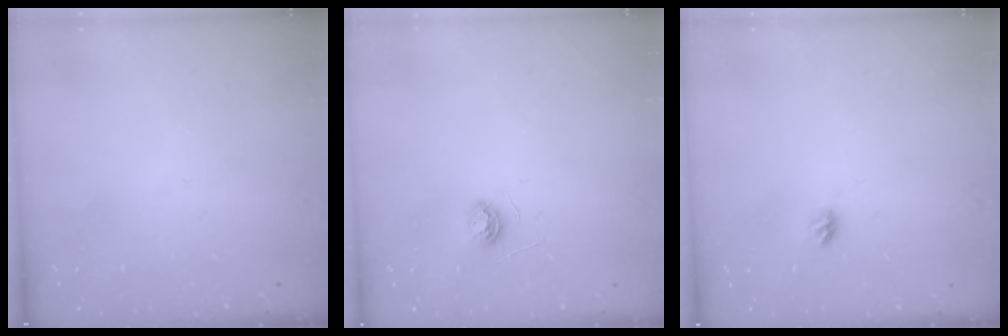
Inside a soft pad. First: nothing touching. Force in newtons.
{"total": 5.2, "press": 5.2, "slide": 0.5}
{"total": 5.4, "press": 5.4, "slide": 0.5}